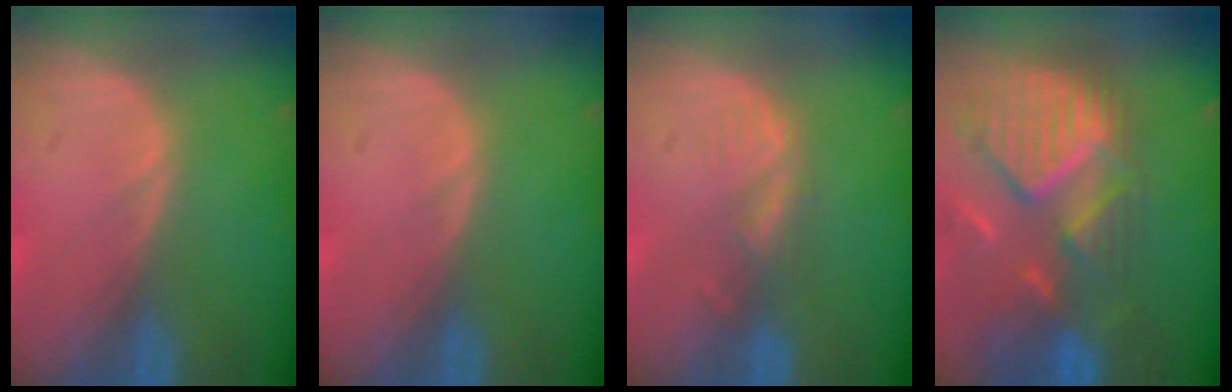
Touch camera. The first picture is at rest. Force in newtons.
{"total": 0.0}
{"total": 2.0, "press": 2.0, "slide": 0.3}
{"total": 12.1, "press": 10.5, "slide": 6.0}